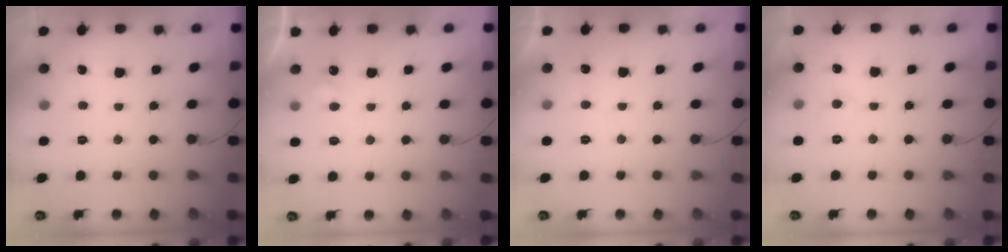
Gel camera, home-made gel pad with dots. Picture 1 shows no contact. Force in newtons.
{"total": 5.5, "press": 5.5, "slide": 0.4}
{"total": 3.3, "press": 3.3, "slide": 0.2}
{"total": 4.3, "press": 4.2, "slide": 0.4}